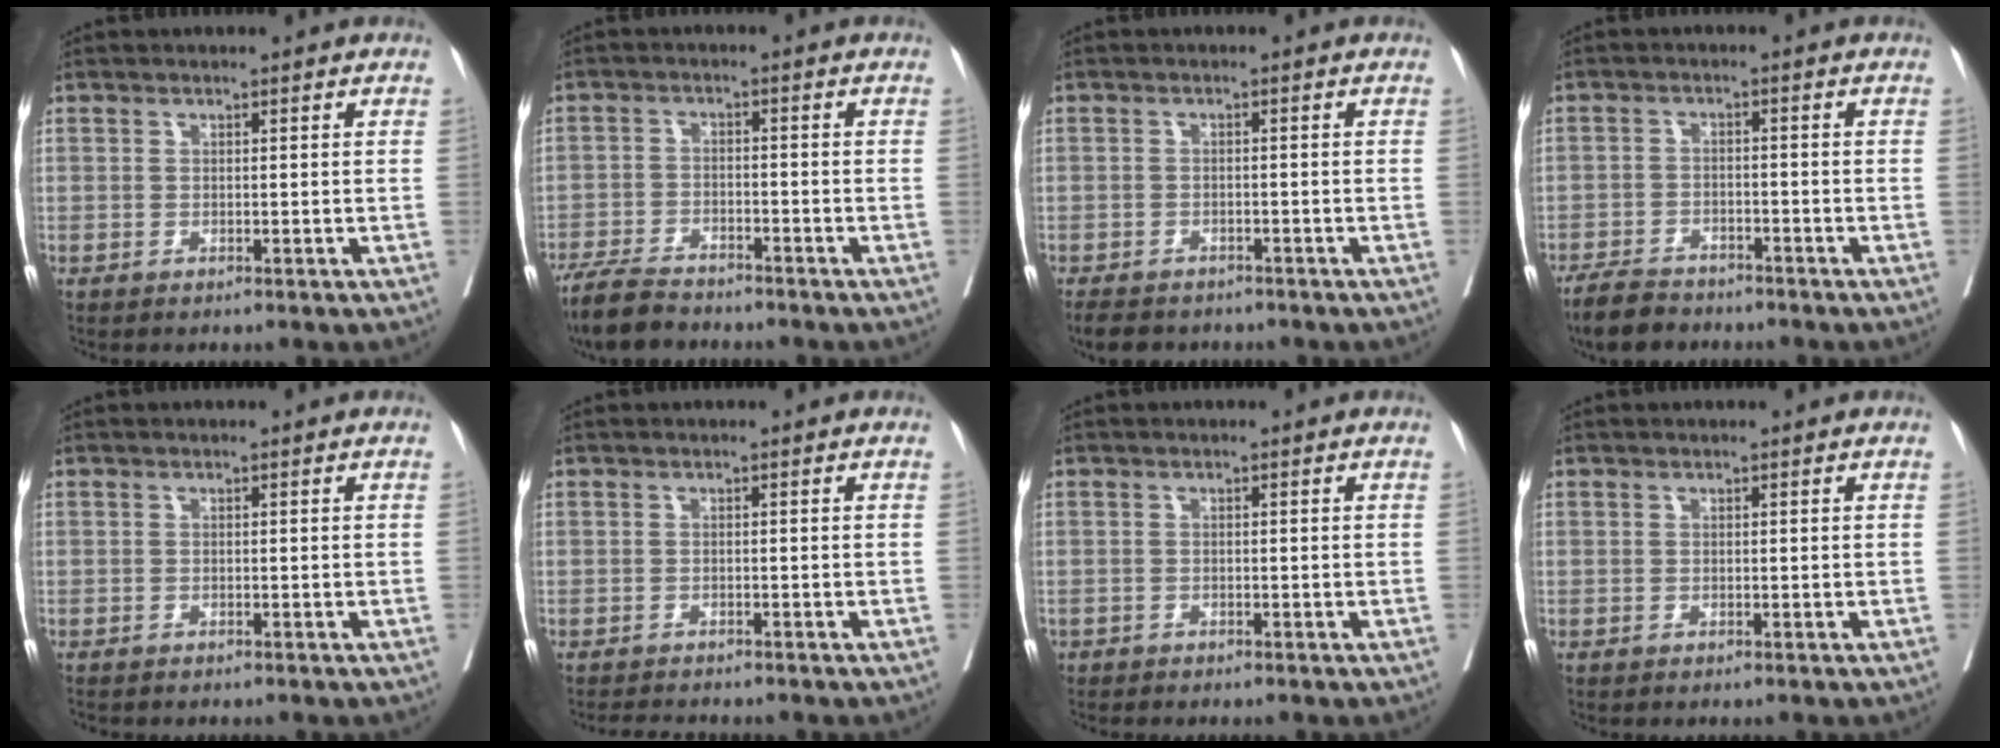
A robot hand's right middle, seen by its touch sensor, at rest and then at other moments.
{"total": 7.4, "force": [-6.6, 1.4, 3.0], "torque": [-0.055, -0.021, -0.120]}
{"total": 8.3, "force": [-6.9, 3.2, 3.2], "torque": [-0.064, -0.006, -0.096]}
{"total": 6.2, "force": [-5.5, 1.9, 2.2], "torque": [-0.041, -0.013, -0.098]}
{"total": 1.8, "force": [-1.6, 0.2, 0.7], "torque": [-0.014, -0.003, -0.025]}
{"total": 3.0, "force": [-2.9, 0.5, 0.9], "torque": [-0.011, -0.009, -0.045]}
{"total": 1.3, "force": [-1.2, 0.6, 0.3], "torque": [-0.014, -0.003, -0.023]}
{"total": 0.0}